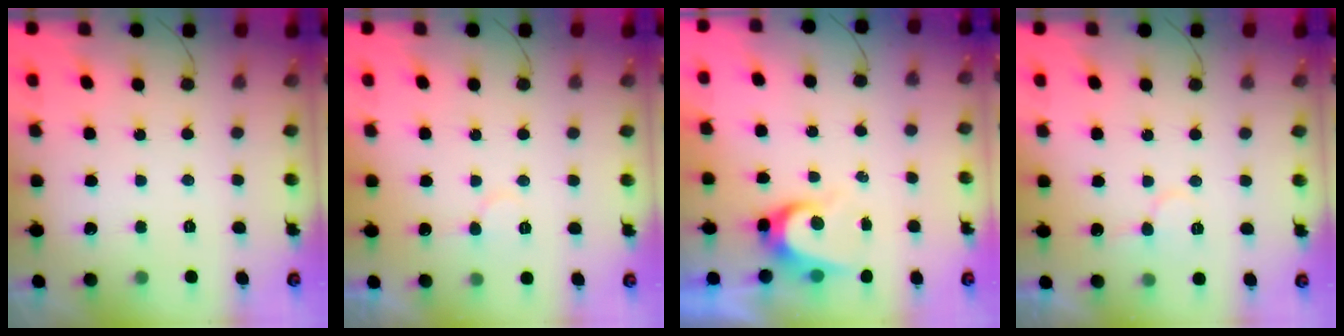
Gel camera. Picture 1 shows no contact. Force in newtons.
{"total": 5.9, "press": 5.9, "slide": 0.7}
{"total": 6.5, "press": 6.4, "slide": 0.7}
{"total": 7.5, "press": 7.5, "slide": 0.5}